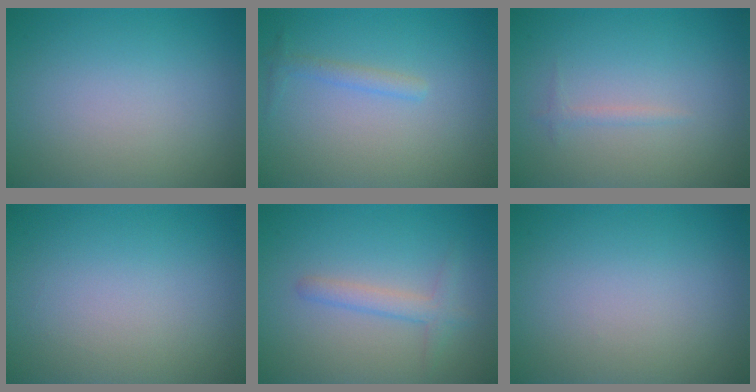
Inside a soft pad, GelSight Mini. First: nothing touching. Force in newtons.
{"total": 1.2, "press": 1.2, "slide": 0.0}
{"total": 0.7, "press": 0.7, "slide": 0.1}
{"total": 0.0}
{"total": 2.0, "press": 2.0, "slide": 0.1}
{"total": 0.0}